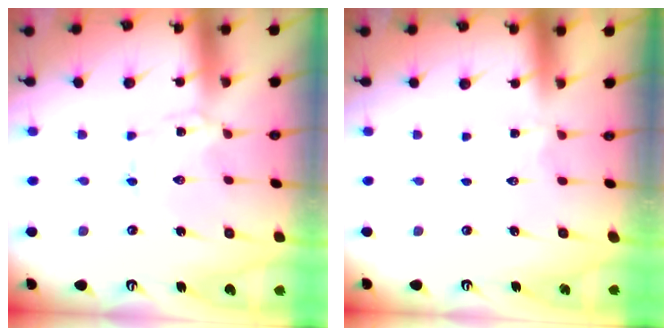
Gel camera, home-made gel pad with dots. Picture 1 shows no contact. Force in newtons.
{"total": 2.0, "press": 1.9, "slide": 0.8}